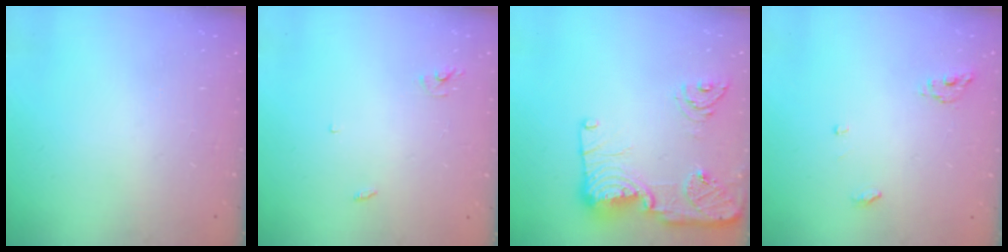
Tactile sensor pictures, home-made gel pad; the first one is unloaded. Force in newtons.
{"total": 2.5, "press": 2.5, "slide": 0.1}
{"total": 18.5, "press": 18.4, "slide": 2.0}
{"total": 4.6, "press": 4.6, "slide": 0.3}